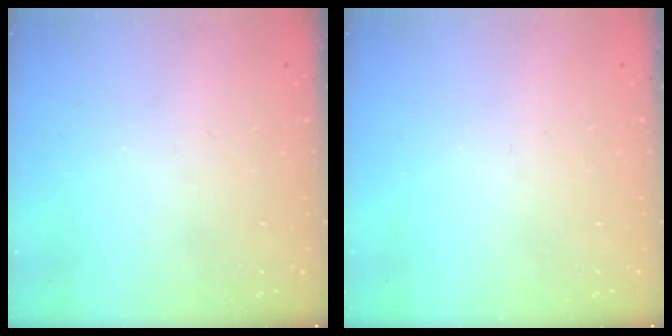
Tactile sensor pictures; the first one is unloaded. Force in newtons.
{"total": 0.0}